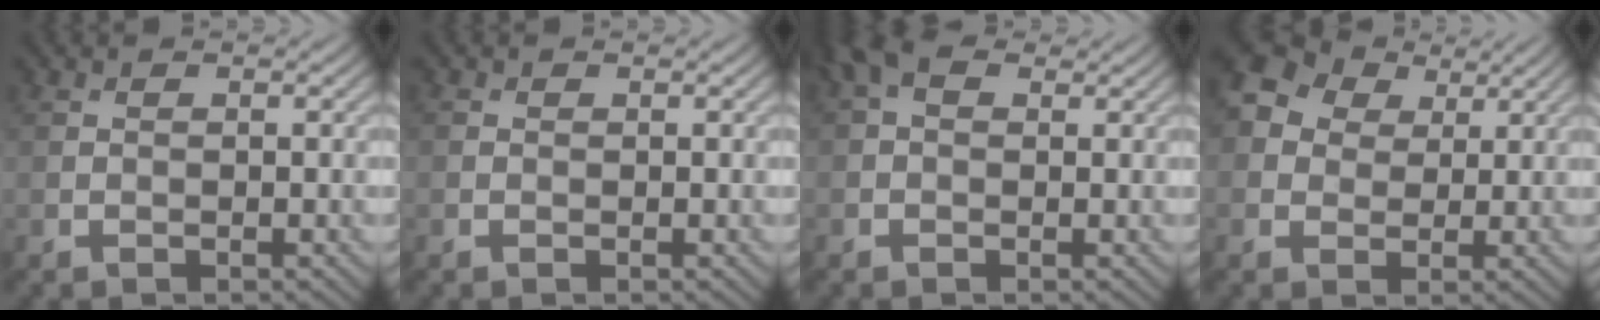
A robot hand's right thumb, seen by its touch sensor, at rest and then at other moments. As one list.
[{"total": 0.0}, {"total": 3.3, "force": [1.2, 2.0, 2.3], "torque": [-0.047, 0.009, 0.013]}, {"total": 7.8, "force": [3.3, 5.9, 3.8], "torque": [-0.117, 0.026, 0.046]}]